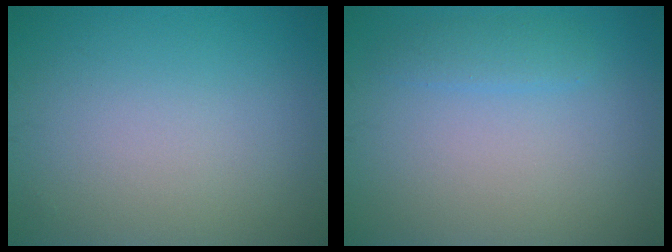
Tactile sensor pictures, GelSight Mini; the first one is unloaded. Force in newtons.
{"total": 1.4, "press": 1.4, "slide": 0.1}